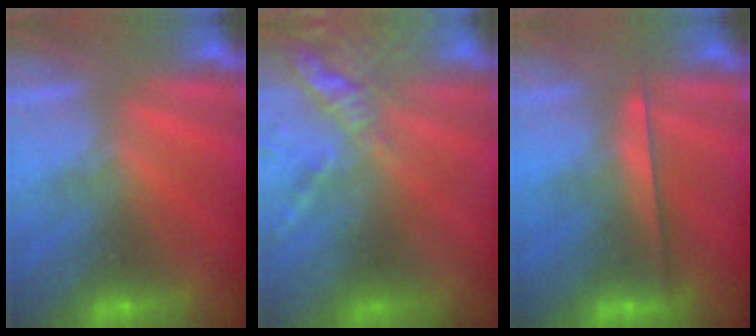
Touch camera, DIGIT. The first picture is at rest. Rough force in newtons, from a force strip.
{"total": 9.8}
{"total": 2.4}